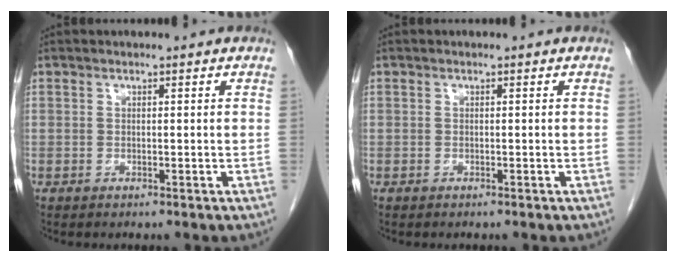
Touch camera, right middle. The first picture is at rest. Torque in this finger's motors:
{"motor_torque": [0.18, 0.01, 0.05, 0.01]}